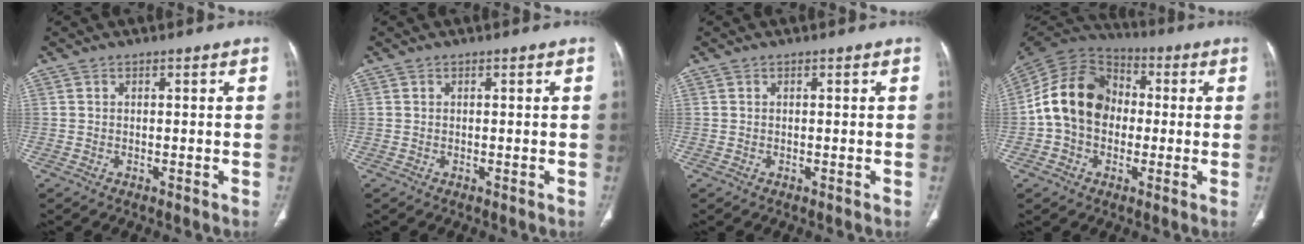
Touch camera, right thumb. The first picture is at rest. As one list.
[{"total": 0.0}, {"total": 0.0}, {"total": 15.5, "force": [-0.4, 12.2, 9.6], "torque": [-0.159, 0.035, -0.019]}]